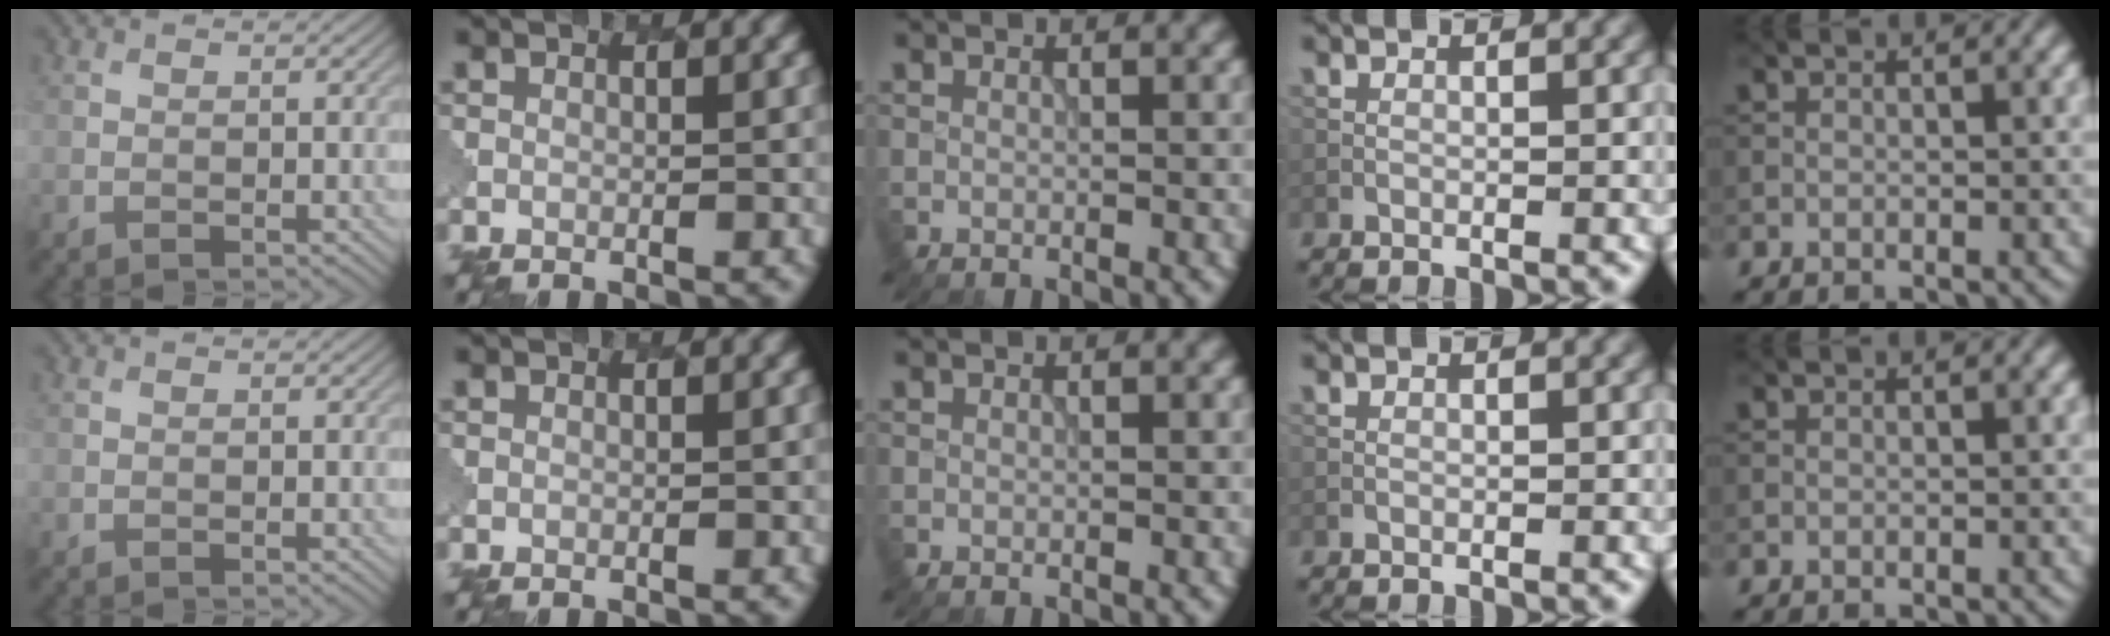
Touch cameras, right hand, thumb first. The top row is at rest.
{}